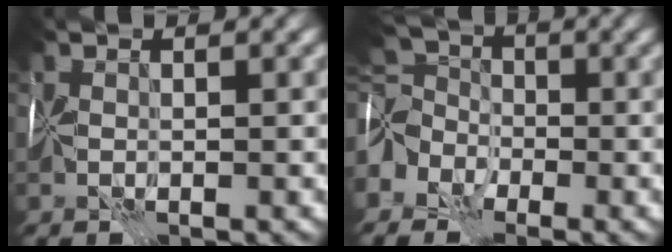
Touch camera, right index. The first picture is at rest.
{"total": 4.5, "force": [-2.3, 3.4, 1.8], "torque": [-0.029, 0.007, -0.062]}